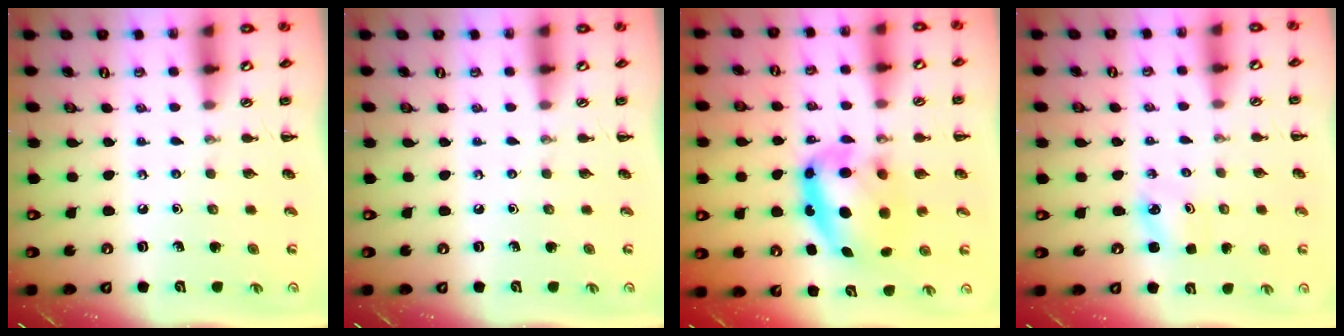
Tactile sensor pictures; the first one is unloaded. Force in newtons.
{"total": 0.0}
{"total": 9.6, "press": 9.3, "slide": 2.2}
{"total": 2.6, "press": 2.5, "slide": 0.7}